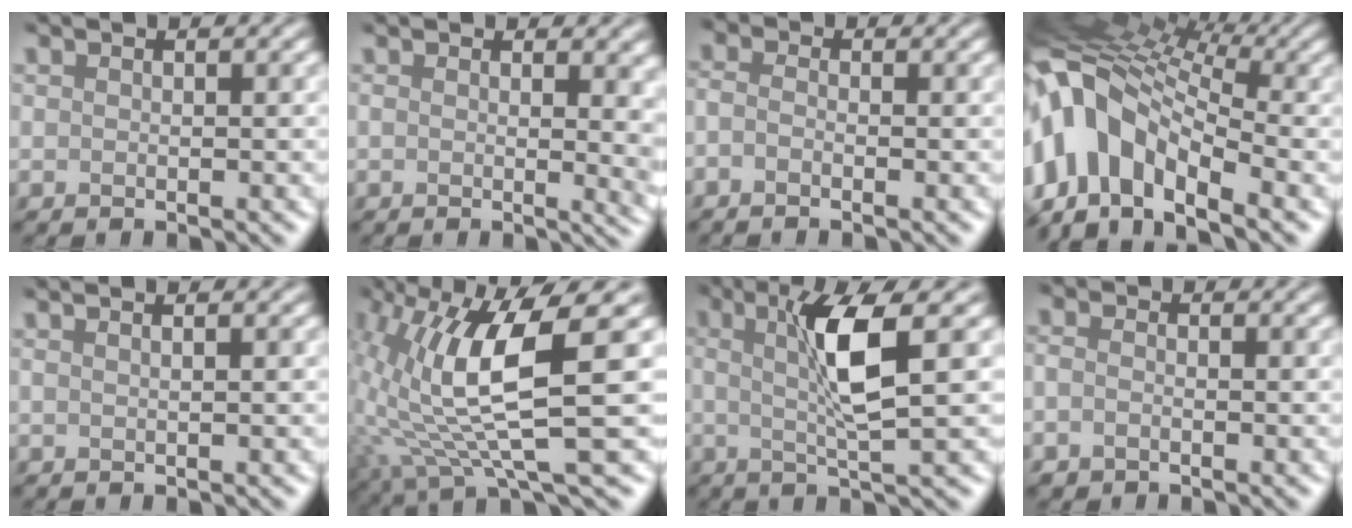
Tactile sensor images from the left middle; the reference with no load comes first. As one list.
[{"total": 5.9, "force": [1.0, 2.4, 5.2], "torque": [-0.050, 0.033, 0.009]}, {"total": 1.8, "force": [-1.7, -0.4, -0.3], "torque": [-0.018, -0.003, -0.012]}, {"total": 10.1, "force": [-4.4, 6.2, 6.7], "torque": [-0.145, 0.019, -0.078]}, {"total": 2.3, "force": [1.3, 1.1, 1.5], "torque": [-0.001, 0.027, -0.004]}, {"total": 8.2, "force": [1.0, 1.7, 7.9], "torque": [-0.185, -0.015, 0.037]}, {"total": 4.0, "force": [0.6, -0.4, 4.0], "torque": [-0.094, 0.004, 0.032]}, {"total": 1.9, "force": [-1.7, -0.2, -0.8], "torque": [-0.014, -0.009, -0.019]}]